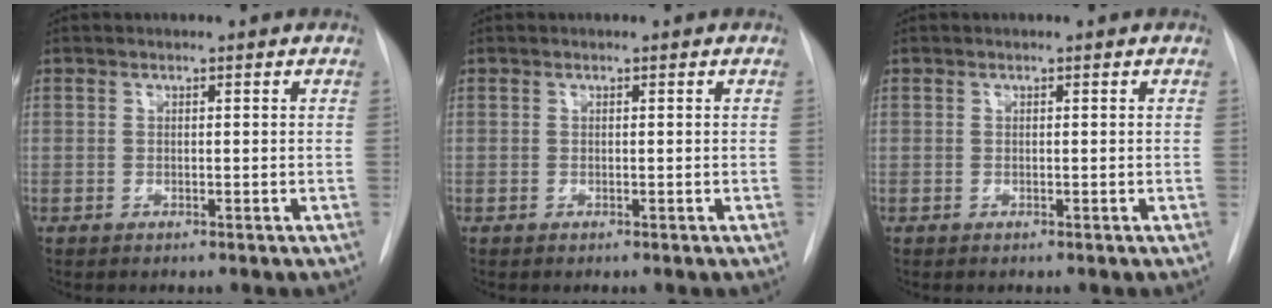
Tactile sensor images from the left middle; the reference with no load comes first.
{"total": 0.0}
{"total": 0.0}